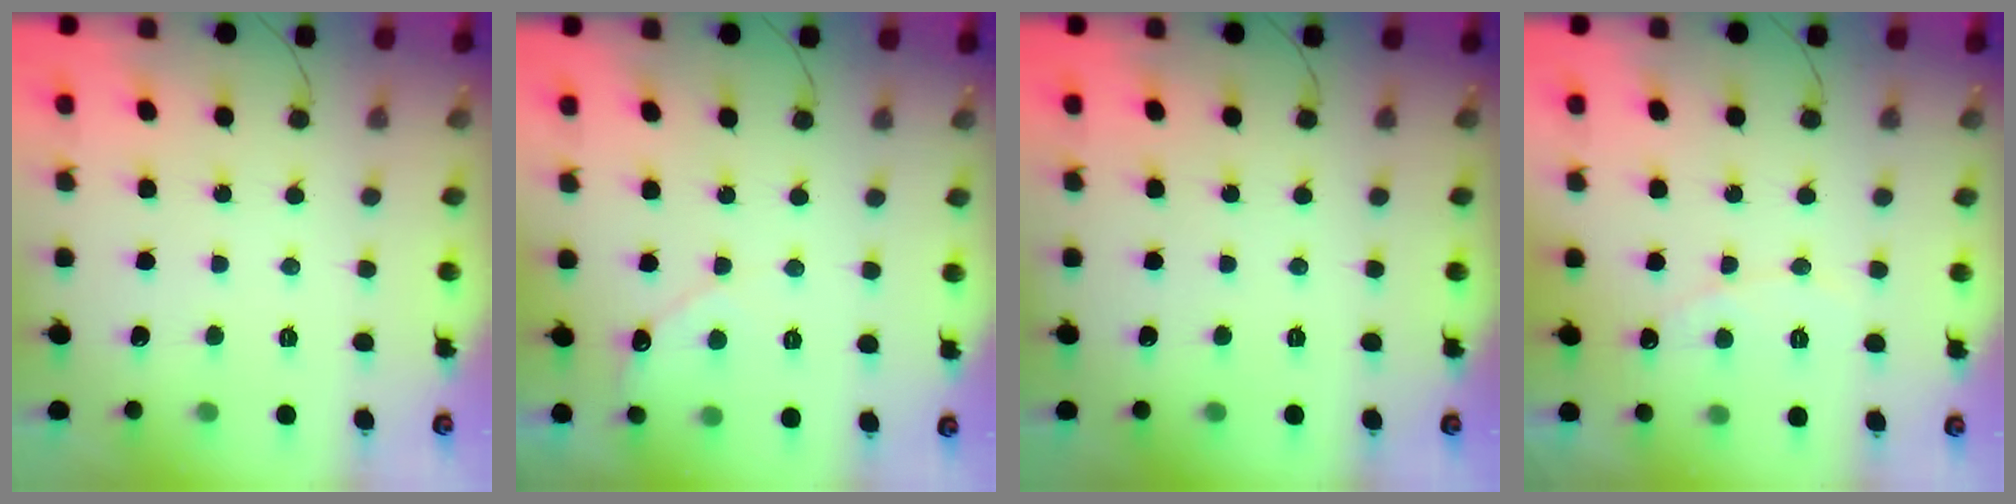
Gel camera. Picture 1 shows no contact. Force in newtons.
{"total": 4.2, "press": 4.1, "slide": 0.3}
{"total": 0.0}
{"total": 4.9, "press": 4.9, "slide": 0.3}